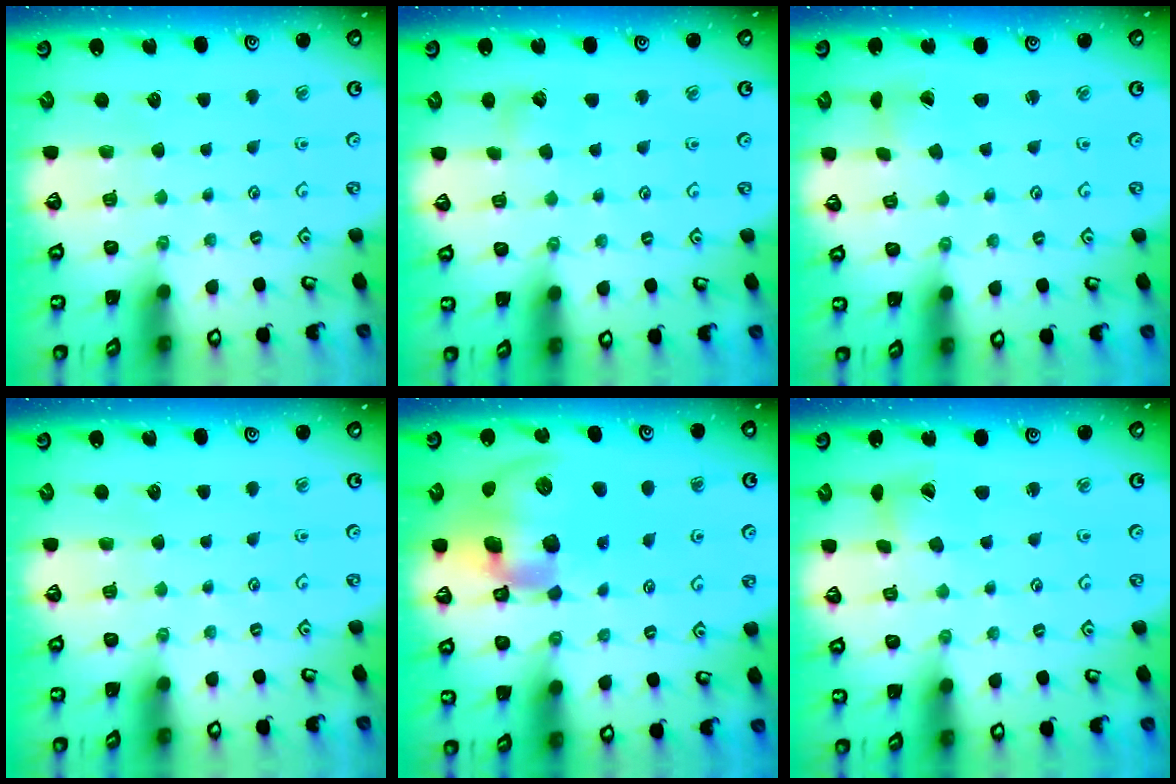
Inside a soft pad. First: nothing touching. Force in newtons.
{"total": 3.2, "press": 3.2, "slide": 0.3}
{"total": 1.7, "press": 1.7, "slide": 0.1}
{"total": 0.0}
{"total": 20.9, "press": 20.6, "slide": 3.6}
{"total": 5.9, "press": 5.9, "slide": 0.3}